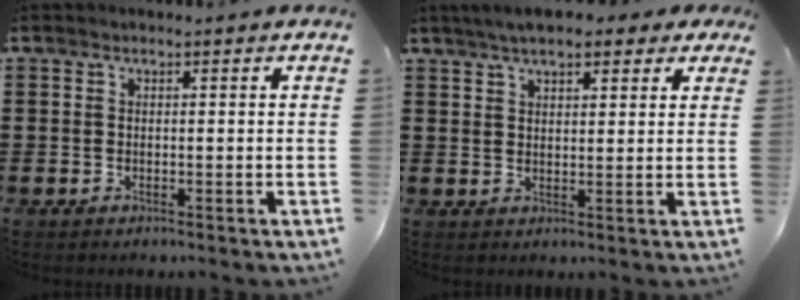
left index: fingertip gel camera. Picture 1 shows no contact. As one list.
[{"total": 5.2, "force": [4.1, 1.7, 2.8], "torque": [-0.066, 0.006, 0.074]}]